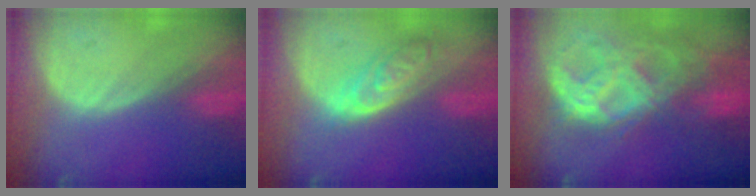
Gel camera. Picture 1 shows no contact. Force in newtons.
{"total": 6.5, "press": 5.9, "slide": 2.7}
{"total": 11.3, "press": 9.6, "slide": 6.1}